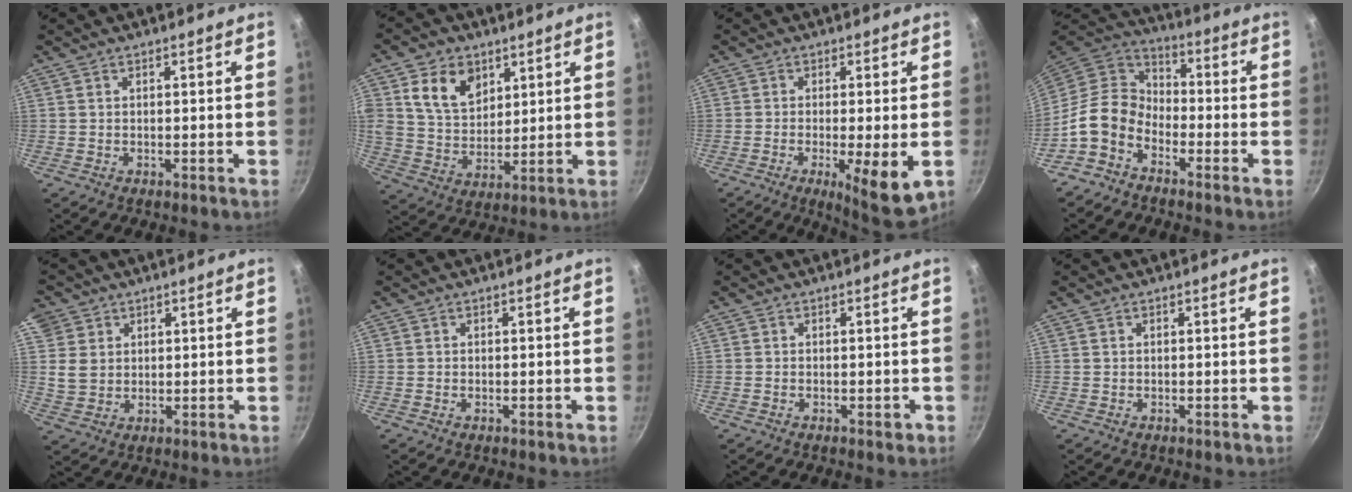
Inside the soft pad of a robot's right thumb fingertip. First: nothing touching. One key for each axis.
{"total": 11.5, "fx": 4.9, "fy": 8.3, "fz": 6.3, "tx": -0.087, "ty": -0.025, "tz": 0.089}
{"total": 9.1, "fx": -2.4, "fy": 1.7, "fz": 8.6, "tx": -0.137, "ty": -0.008, "tz": -0.030}
{"total": 11.1, "fx": -5.2, "fy": 7.9, "fz": 5.8, "tx": -0.083, "ty": 0.058, "tz": -0.129}
{"total": 6.0, "fx": 2.3, "fy": 5.3, "fz": 1.6, "tx": 0.005, "ty": -0.002, "tz": 0.045}
{"total": 0.0}
{"total": 1.2, "fx": -0.5, "fy": 0.6, "fz": 0.8, "tx": -0.010, "ty": 0.003, "tz": -0.008}
{"total": 0.0}